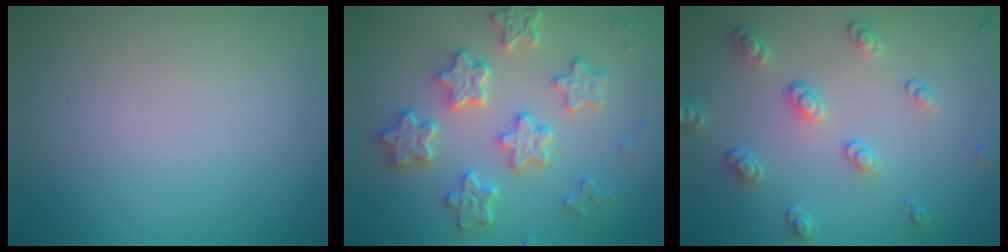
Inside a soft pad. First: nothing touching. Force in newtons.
{"total": 5.4, "press": 5.0, "slide": 2.2}
{"total": 3.3, "press": 2.8, "slide": 1.7}